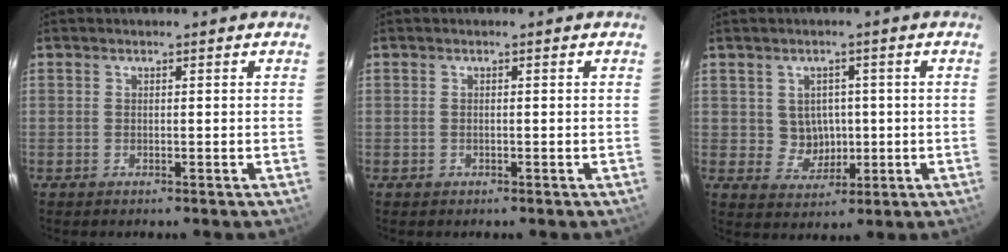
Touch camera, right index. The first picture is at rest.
{"total": 0.5, "force": [-0.3, 0.4, 0.1], "torque": [-0.001, 0.001, -0.004]}
{"total": 5.0, "force": [0.2, 4.9, 1.2], "torque": [-0.025, 0.010, 0.018]}